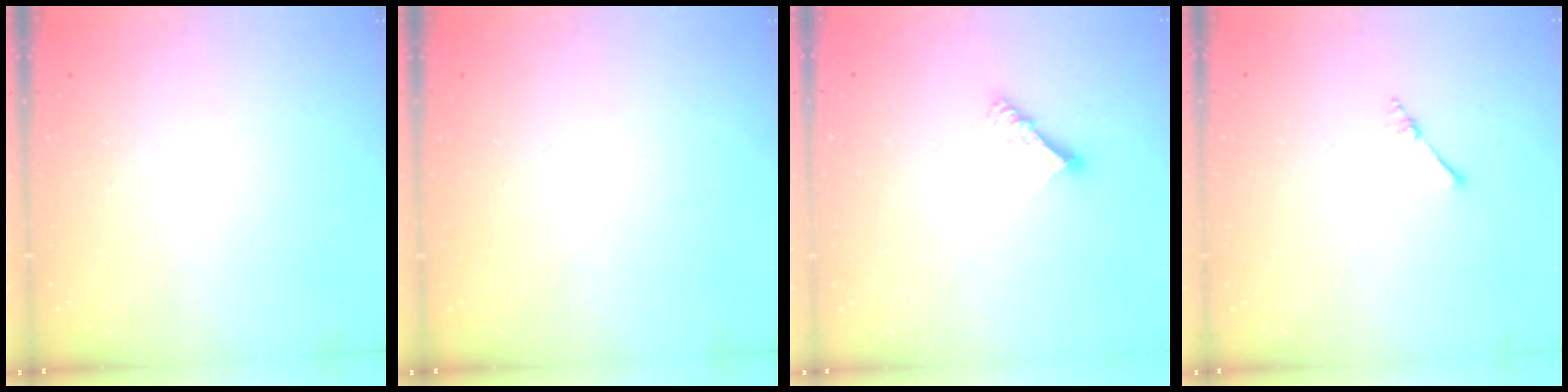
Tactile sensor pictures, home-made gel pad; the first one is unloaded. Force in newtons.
{"total": 0.0}
{"total": 6.1, "press": 6.1, "slide": 0.5}
{"total": 2.2, "press": 2.2, "slide": 0.3}